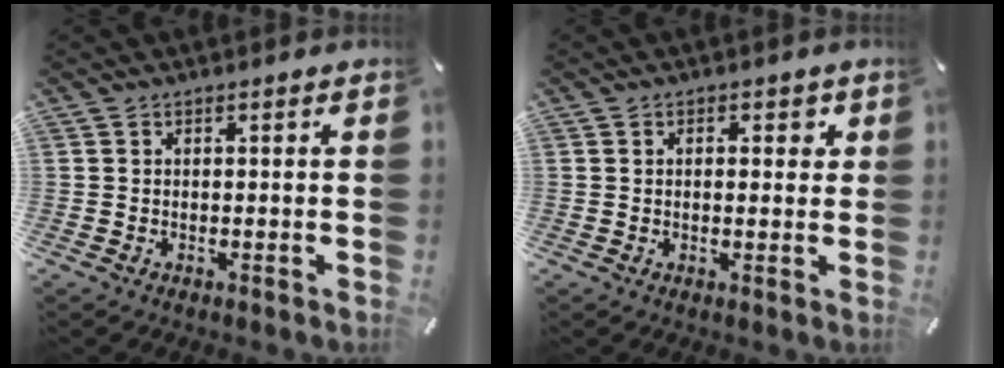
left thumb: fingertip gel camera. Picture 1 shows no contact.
{"total": 2.3, "force": [0.3, 1.4, 1.8], "torque": [-0.020, 0.002, -0.002]}